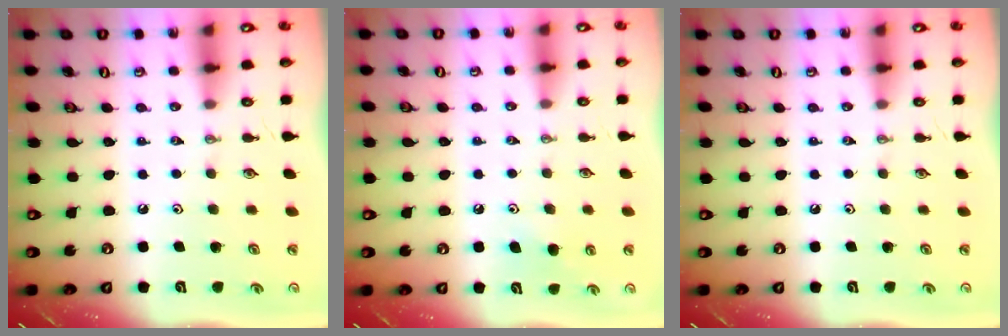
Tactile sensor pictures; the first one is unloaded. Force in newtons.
{"total": 6.4, "press": 6.3, "slide": 1.0}
{"total": 0.0}